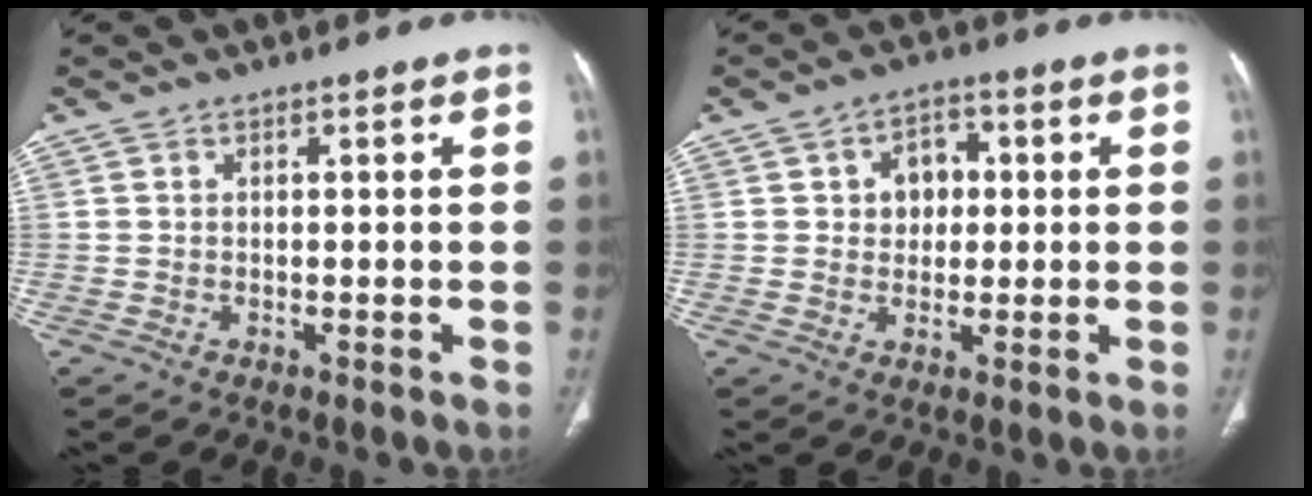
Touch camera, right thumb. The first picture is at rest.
{"total": 6.0, "force": [1.1, 4.7, 3.6], "torque": [-0.024, 0.006, 0.014]}